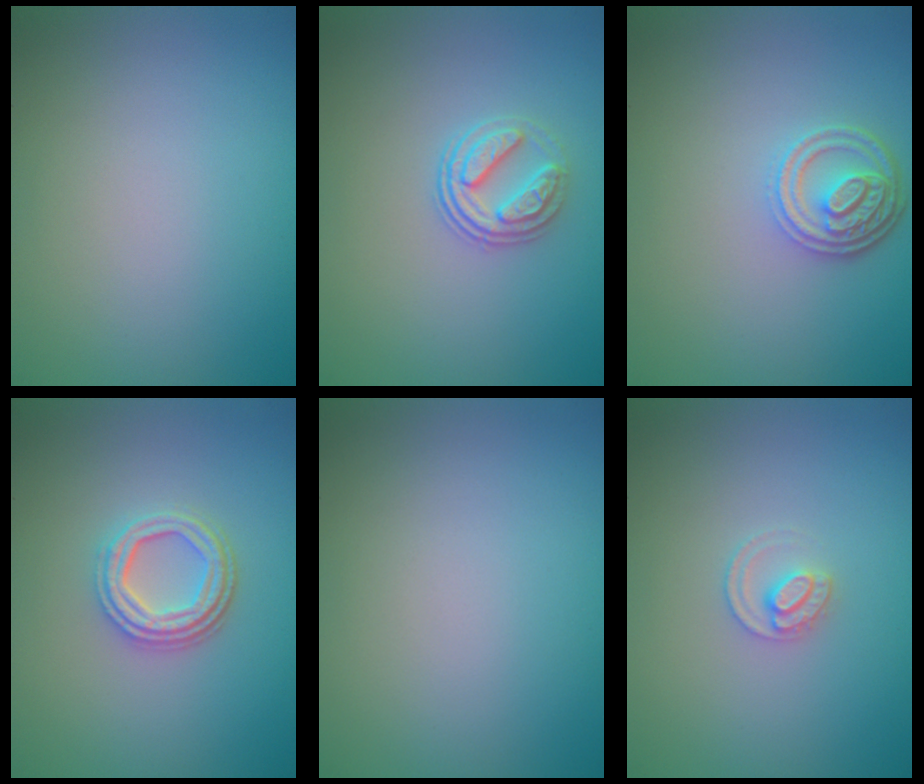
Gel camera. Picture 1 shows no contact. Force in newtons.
{"total": 2.9, "press": 2.6, "slide": 1.3}
{"total": 3.9, "press": 3.1, "slide": 2.4}
{"total": 3.7, "press": 3.0, "slide": 2.1}
{"total": 0.0}
{"total": 1.7, "press": 1.7, "slide": 0.1}